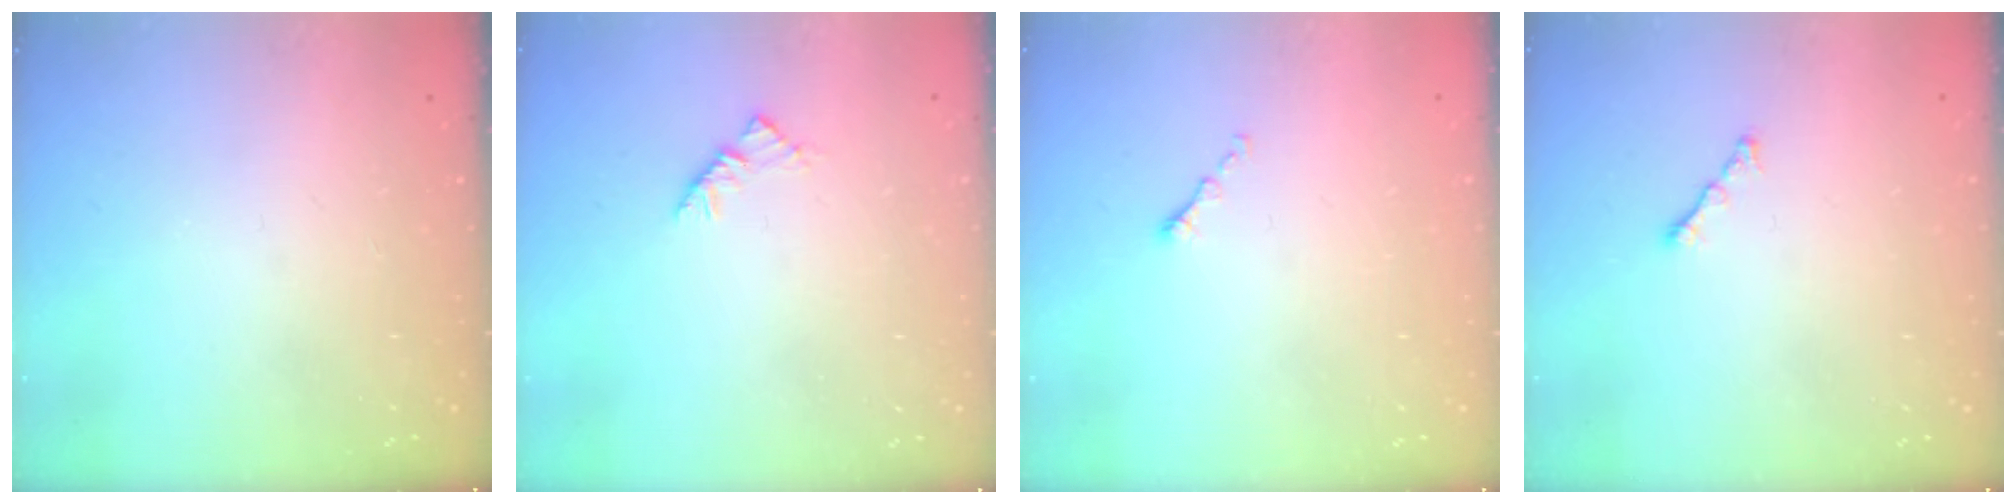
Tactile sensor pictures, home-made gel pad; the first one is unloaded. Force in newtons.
{"total": 2.9, "press": 2.8, "slide": 0.7}
{"total": 0.6, "press": 0.5, "slide": 0.2}
{"total": 1.7, "press": 1.6, "slide": 0.6}